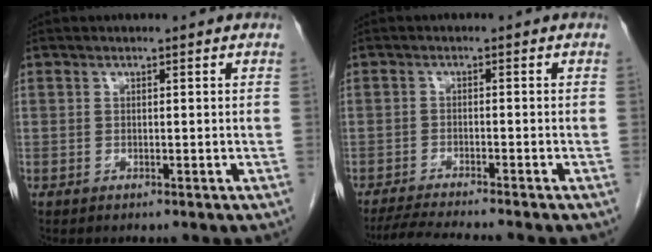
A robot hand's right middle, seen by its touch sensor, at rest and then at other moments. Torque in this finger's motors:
{"motor_torque": [0.33, -0.32, 0.01, 0.01]}